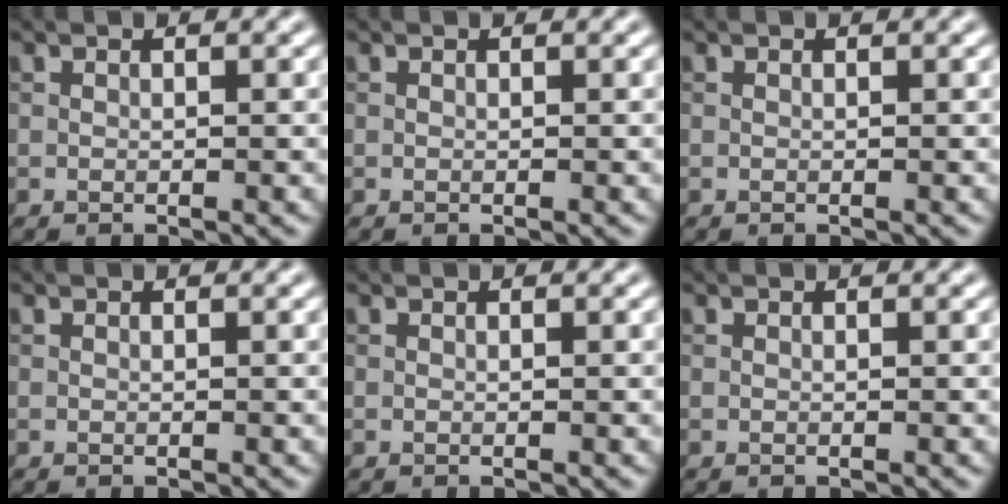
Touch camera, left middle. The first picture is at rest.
{"total": 0.0}
{"total": 0.0}
{"total": 0.0}
{"total": 0.0}
{"total": 0.0}